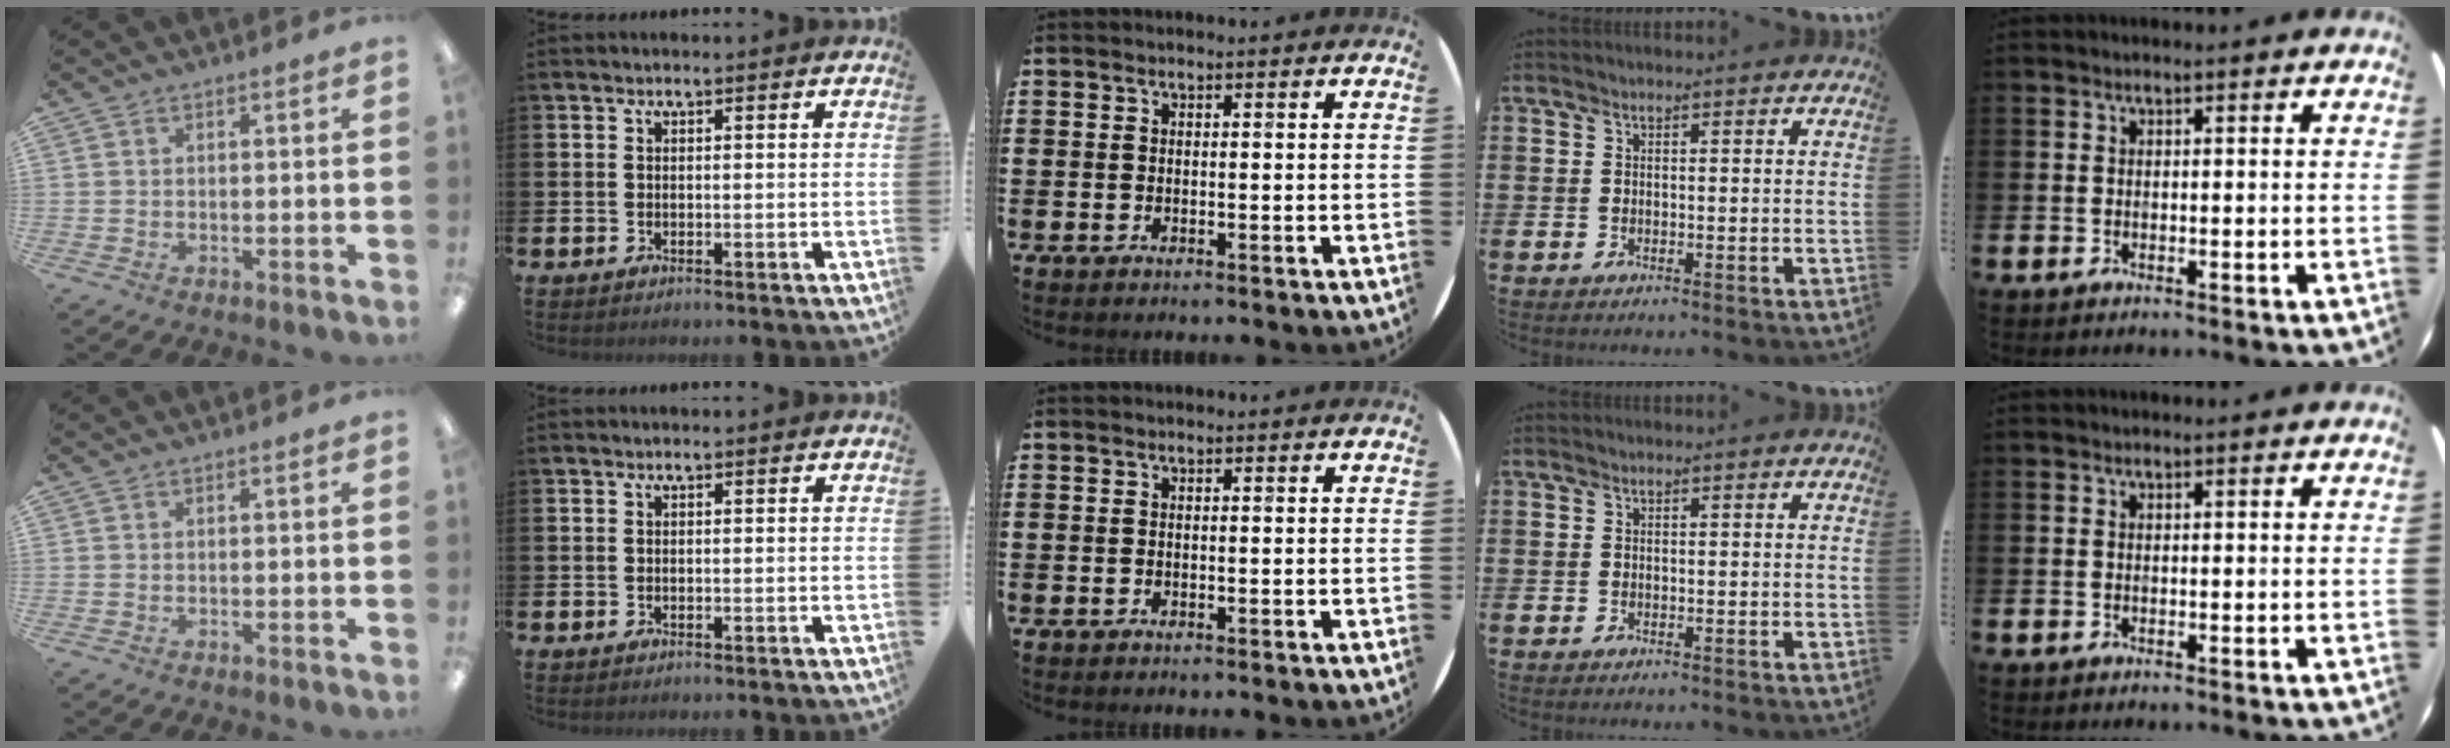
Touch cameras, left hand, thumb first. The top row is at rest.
{}